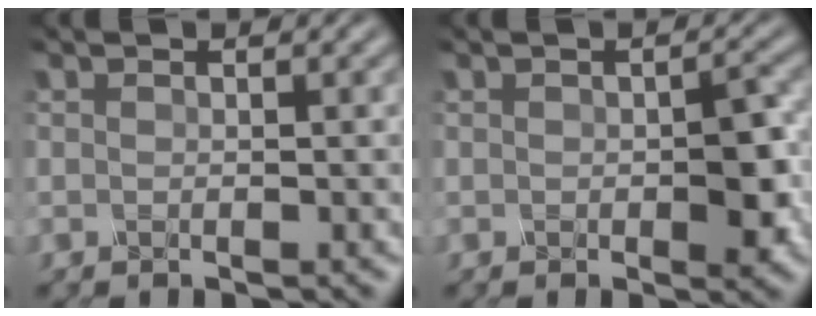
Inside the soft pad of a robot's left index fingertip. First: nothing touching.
{"total": 3.0, "force": [-0.9, 0.9, 2.7], "torque": [-0.058, -0.001, -0.005]}